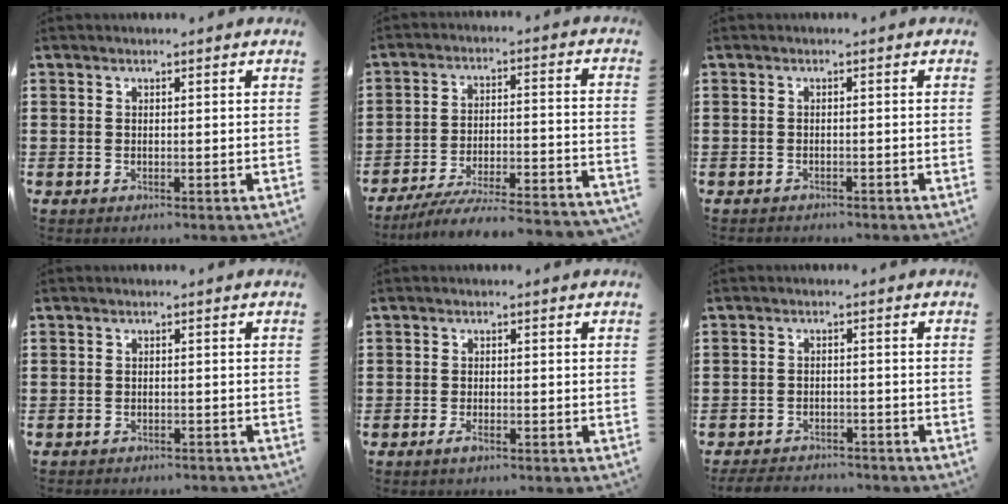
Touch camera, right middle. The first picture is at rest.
{"total": 6.7, "force": [-6.3, -0.1, 2.3], "torque": [-0.033, -0.006, -0.124]}
{"total": 0.9, "force": [-0.8, 0.2, -0.1], "torque": [-0.001, 0.003, -0.019]}
{"total": 1.3, "force": [-1.3, 0.3, -0.1], "torque": [-0.002, 0.004, -0.029]}
{"total": 1.7, "force": [-1.0, 0.7, 1.2], "torque": [-0.030, -0.001, -0.023]}
{"total": 3.4, "force": [-3.3, 0.7, 0.1], "torque": [-0.012, -0.001, -0.073]}